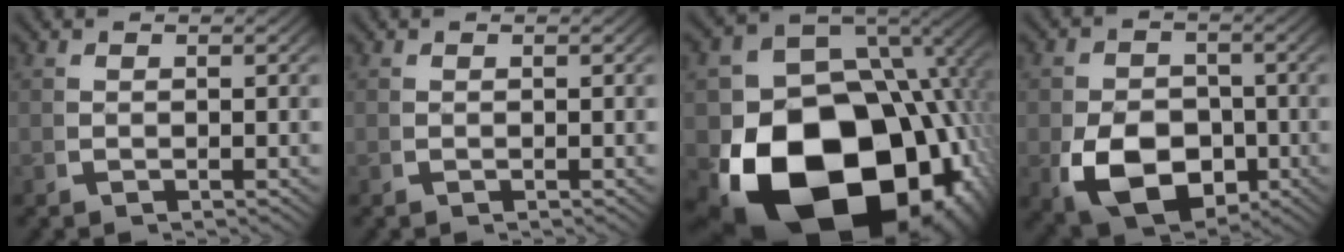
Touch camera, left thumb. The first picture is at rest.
{"total": 0.9, "force": [0.0, -0.6, -0.6], "torque": [0.008, 0.005, -0.001]}
{"total": 26.4, "force": [-6.8, 16.6, 19.4], "torque": [-0.373, -0.084, -0.066]}
{"total": 10.1, "force": [-2.1, 7.5, 6.4], "torque": [-0.150, -0.037, -0.015]}